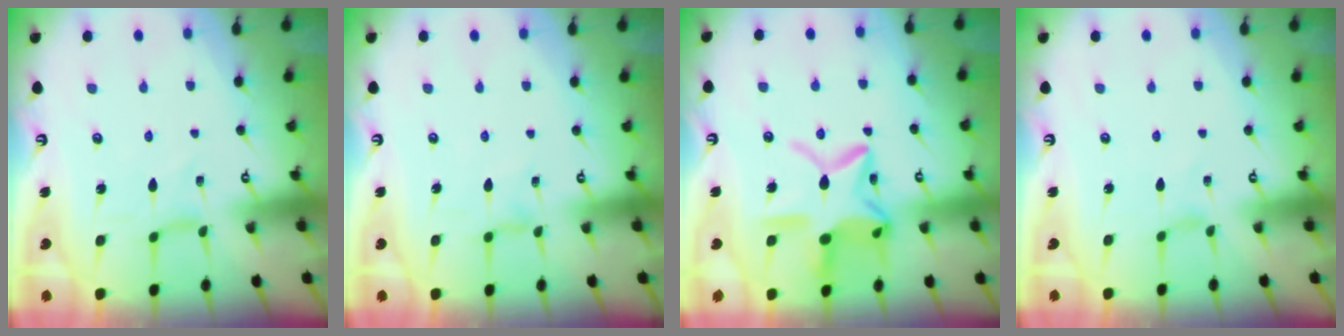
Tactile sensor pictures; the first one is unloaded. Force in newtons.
{"total": 2.5, "press": 2.4, "slide": 0.5}
{"total": 18.6, "press": 18.5, "slide": 1.2}
{"total": 0.0}